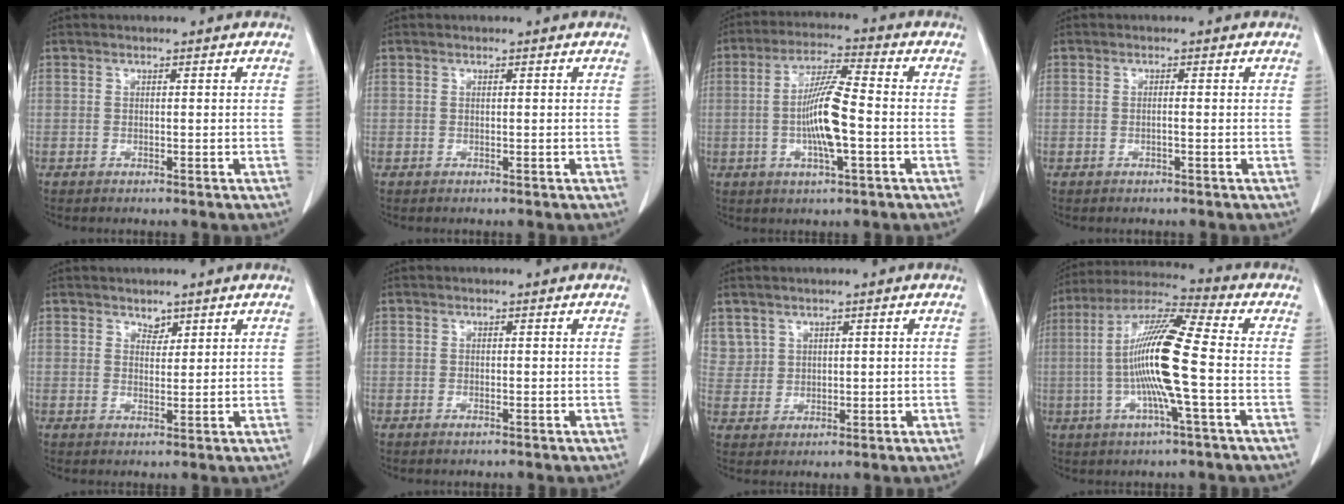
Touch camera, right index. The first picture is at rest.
{"total": 0.0}
{"total": 9.6, "force": [-1.4, 1.0, 9.4], "torque": [-0.179, 0.000, -0.031]}
{"total": 0.7, "force": [-0.2, 0.0, 0.7], "torque": [-0.010, 0.001, -0.002]}
{"total": 1.7, "force": [1.3, 0.9, 0.5], "torque": [-0.003, -0.005, 0.020]}
{"total": 0.5, "force": [-0.4, 0.1, 0.3], "torque": [-0.008, 0.000, -0.004]}
{"total": 4.0, "force": [2.3, 3.3, 0.2], "torque": [0.002, 0.008, 0.052]}
{"total": 14.2, "force": [-1.6, 0.2, 14.1], "torque": [-0.272, 0.003, -0.042]}